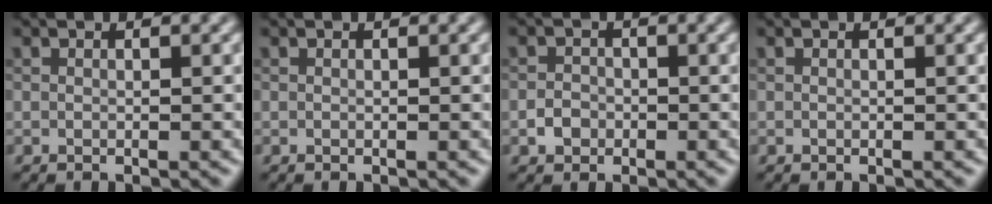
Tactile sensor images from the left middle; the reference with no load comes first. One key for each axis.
{"total": 0.0}
{"total": 1.5, "fx": -0.6, "fy": 1.2, "fz": 0.5, "tx": -0.005, "ty": 0.002, "tz": -0.015}
{"total": 0.0}